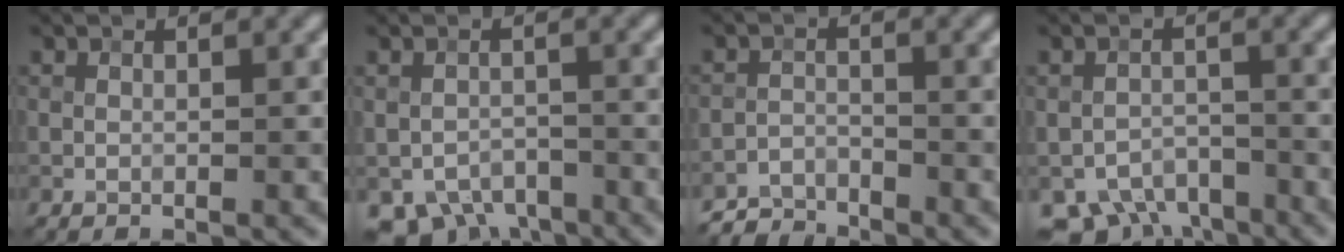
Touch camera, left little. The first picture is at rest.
{"total": 4.6, "force": [-3.3, 2.8, 1.6], "torque": [-0.017, -0.021, -0.049]}
{"total": 3.2, "force": [-3.1, 0.8, 0.2], "torque": [0.003, 0.000, -0.060]}
{"total": 6.0, "force": [-4.6, 3.2, 2.2], "torque": [-0.029, -0.026, -0.070]}